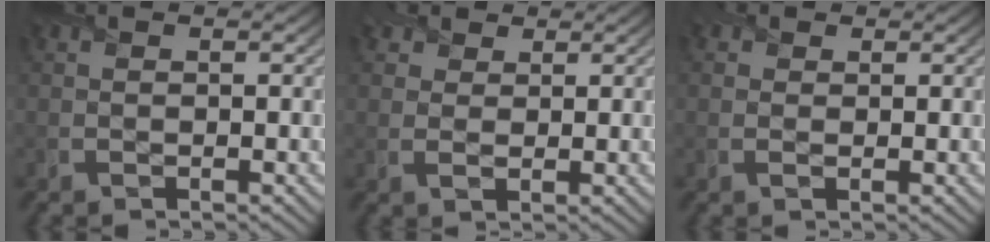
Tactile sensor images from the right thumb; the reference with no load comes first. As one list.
[{"total": 3.2, "force": [1.8, 2.3, 1.3], "torque": [-0.033, 0.000, 0.033]}, {"total": 1.6, "force": [0.5, 1.3, 0.8], "torque": [-0.017, 0.000, 0.009]}]